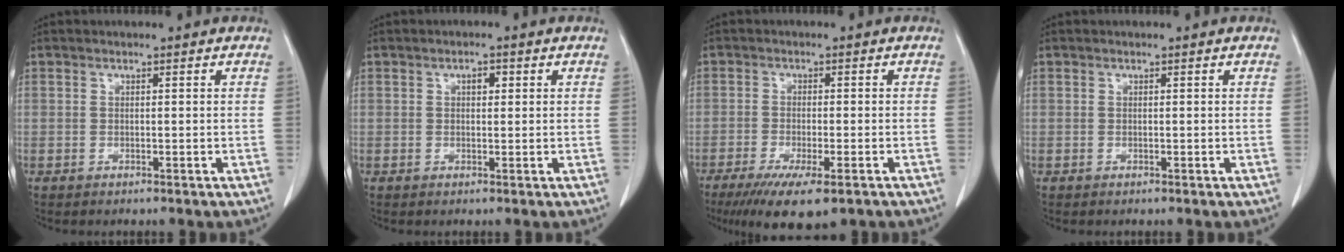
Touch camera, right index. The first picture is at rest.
{"total": 1.6, "force": [0.5, 0.8, 1.3], "torque": [-0.019, 0.003, 0.007]}
{"total": 10.0, "force": [-6.6, 2.0, 7.2], "torque": [-0.111, -0.023, -0.099]}
{"total": 0.0}